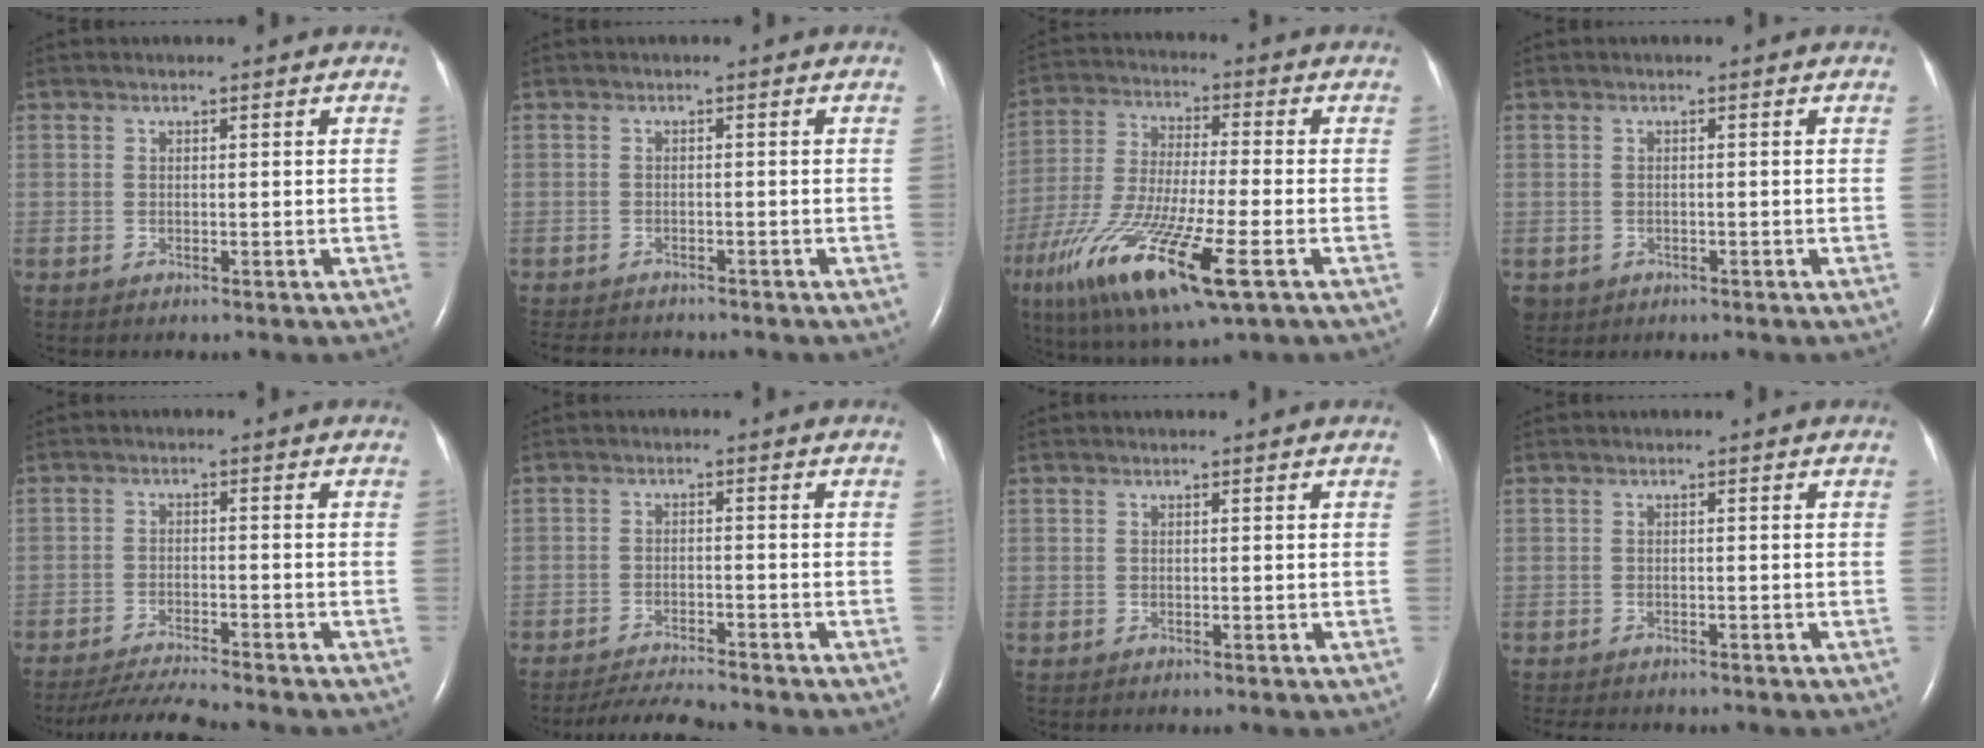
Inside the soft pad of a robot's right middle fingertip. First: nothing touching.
{"total": 6.6, "force": [-6.0, 1.8, 2.0], "torque": [-0.031, -0.005, -0.088]}
{"total": 18.8, "force": [-8.7, 2.8, 16.5], "torque": [-0.343, -0.044, -0.151]}
{"total": 1.9, "force": [-0.9, 1.7, 0.2], "torque": [-0.007, 0.002, -0.012]}
{"total": 7.0, "force": [-6.7, -0.6, 2.1], "torque": [-0.037, -0.021, -0.117]}
{"total": 5.6, "force": [-5.4, -0.2, 1.2], "torque": [-0.024, -0.018, -0.094]}
{"total": 0.0}
{"total": 6.4, "force": [-5.5, 2.1, 2.5], "torque": [-0.034, -0.004, -0.071]}